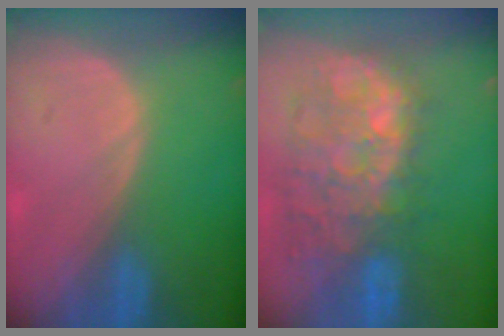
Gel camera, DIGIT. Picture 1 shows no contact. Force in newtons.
{"total": 11.3, "press": 10.5, "slide": 4.1}